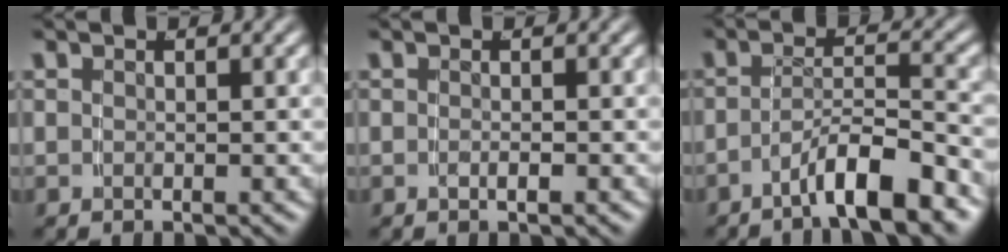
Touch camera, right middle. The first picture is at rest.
{"total": 0.9, "force": [-0.5, -0.7, 0.3], "torque": [-0.005, -0.001, -0.006]}
{"total": 5.1, "force": [-3.8, 0.5, 3.4], "torque": [-0.041, 0.003, -0.062]}